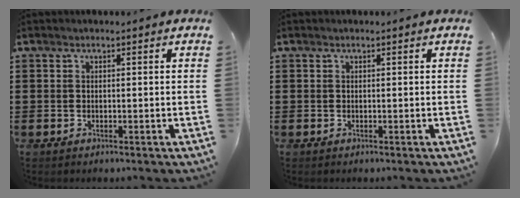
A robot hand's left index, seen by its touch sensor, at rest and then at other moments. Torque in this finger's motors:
{"motor_torque": [0.02, 0.03, 0.00, 0.01]}